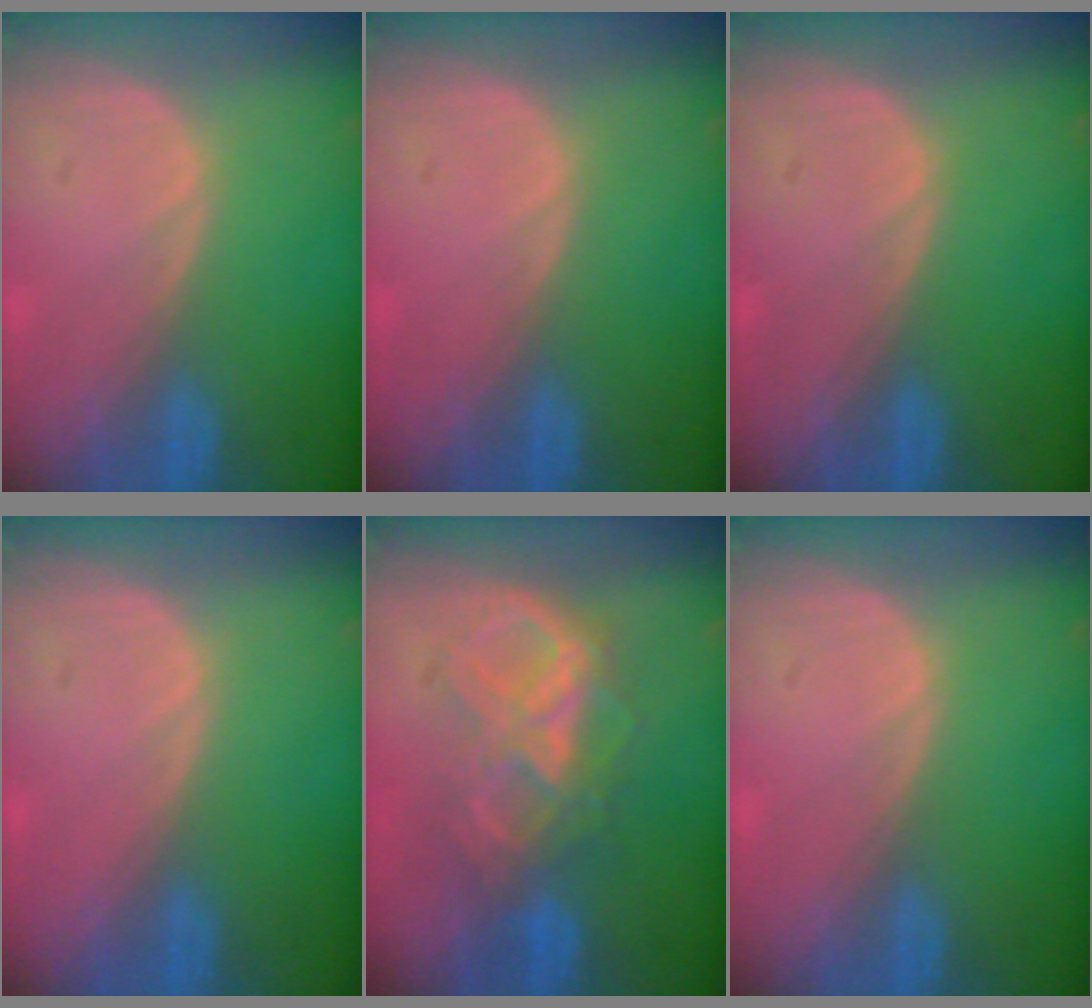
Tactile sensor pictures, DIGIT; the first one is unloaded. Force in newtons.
{"total": 0.0}
{"total": 0.0}
{"total": 0.0}
{"total": 7.4, "press": 7.4, "slide": 0.4}
{"total": 0.0}